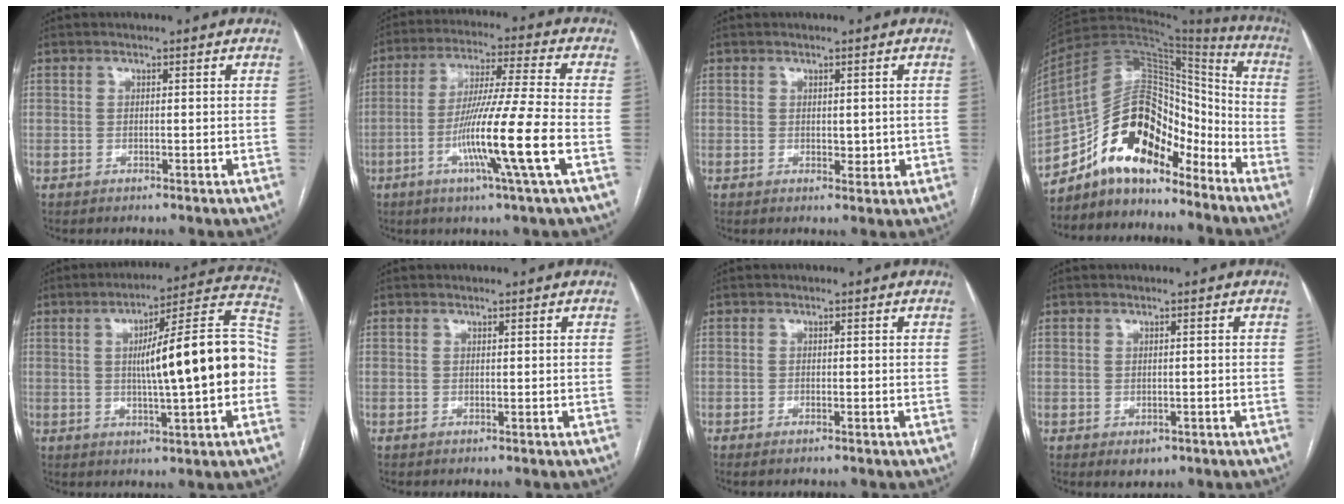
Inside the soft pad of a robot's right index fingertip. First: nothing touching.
{"total": 13.7, "force": [-4.4, -1.9, 12.9], "torque": [-0.241, -0.015, -0.087]}
{"total": 1.9, "force": [0.1, 1.2, 1.5], "torque": [-0.017, -0.003, 0.005]}
{"total": 17.8, "force": [-12.8, 6.8, 10.4], "torque": [-0.182, 0.046, -0.223]}
{"total": 17.4, "force": [-0.9, 1.7, 17.3], "torque": [-0.252, 0.034, -0.014]}
{"total": 0.0}
{"total": 0.9, "force": [-0.6, 0.2, 0.5], "torque": [-0.011, -0.001, -0.008]}
{"total": 2.2, "force": [-1.0, 1.7, 1.0], "torque": [-0.007, 0.001, -0.003]}